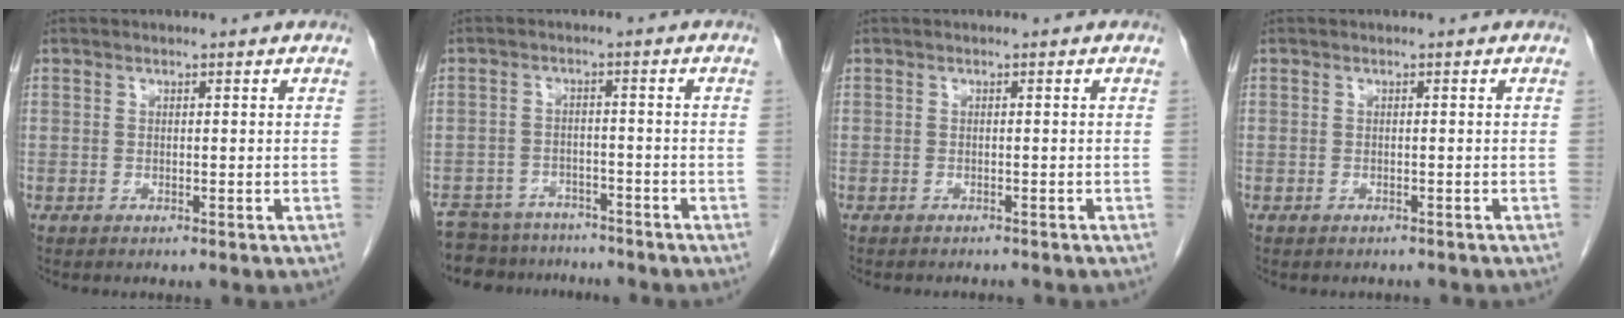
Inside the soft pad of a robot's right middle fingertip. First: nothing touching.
{"total": 12.2, "force": [-10.7, 5.2, 2.8], "torque": [-0.058, 0.005, -0.144]}
{"total": 2.6, "force": [-2.4, 0.7, 0.7], "torque": [-0.010, -0.003, -0.028]}
{"total": 1.5, "force": [-1.4, 0.6, 0.3], "torque": [-0.011, -0.001, -0.018]}